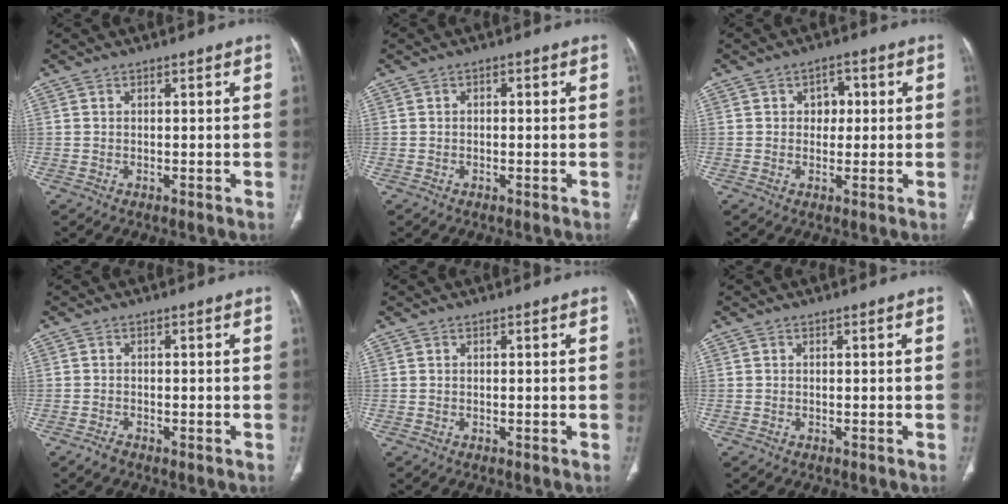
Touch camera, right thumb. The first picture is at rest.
{"total": 0.8, "force": [0.0, 0.5, 0.6], "torque": [-0.006, 0.003, -0.005]}
{"total": 3.8, "force": [0.6, 2.9, 2.3], "torque": [-0.006, 0.005, 0.005]}
{"total": 1.3, "force": [-1.0, 0.6, 0.6], "torque": [-0.015, 0.004, -0.019]}
{"total": 0.0}
{"total": 0.0}